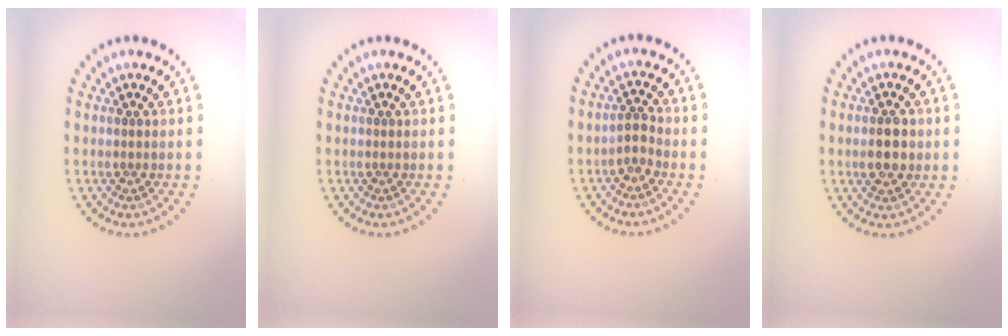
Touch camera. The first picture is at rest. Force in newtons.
{"total": 0.0}
{"total": 1.7, "press": 1.3, "slide": 1.0}
{"total": 2.5, "press": 2.5, "slide": 0.2}